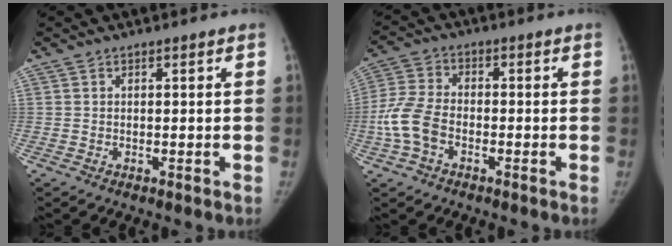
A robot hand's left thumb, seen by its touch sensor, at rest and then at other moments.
{"total": 8.5, "force": [-2.8, 5.4, 5.9], "torque": [-0.129, 0.021, -0.062]}